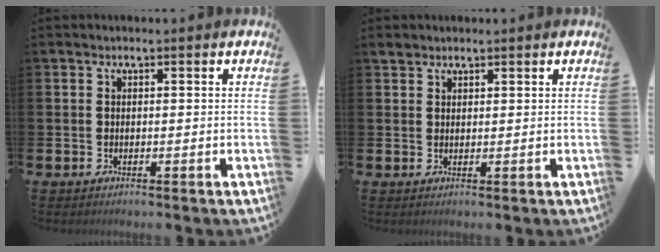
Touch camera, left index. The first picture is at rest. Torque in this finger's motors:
{"motor_torque": [0.30, 0.05, 0.24, 0.06]}